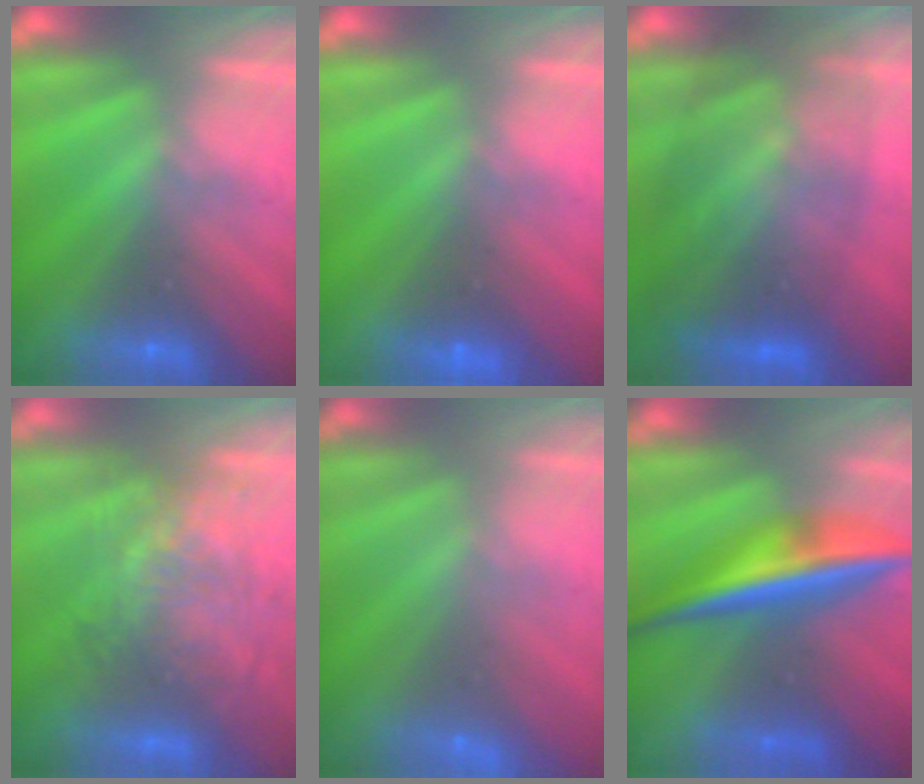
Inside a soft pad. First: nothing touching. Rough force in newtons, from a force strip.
{"total": 2.4}
{"total": 7.3}
{"total": 3.8}
{"total": 2.9}
{"total": 7.3}